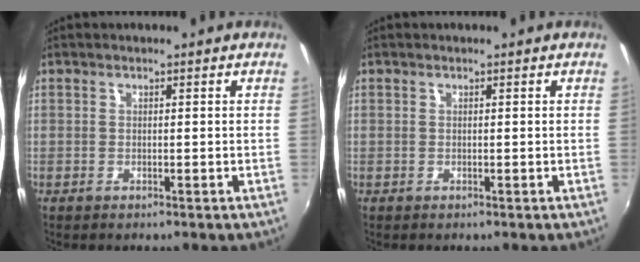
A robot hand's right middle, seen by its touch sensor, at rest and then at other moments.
{"total": 0.0}